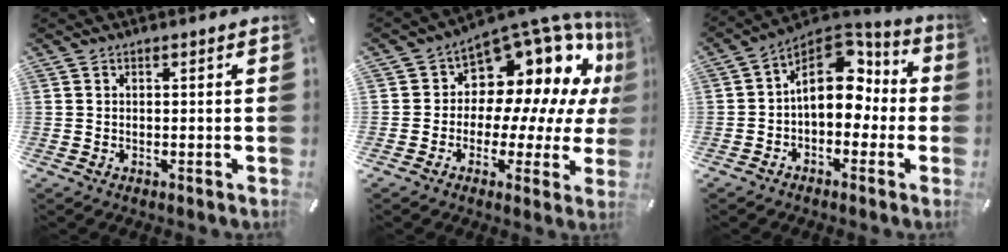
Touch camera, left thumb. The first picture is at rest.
{"total": 12.6, "force": [8.0, 7.5, 6.3], "torque": [-0.098, -0.094, 0.135]}
{"total": 13.9, "force": [2.4, 9.8, 9.6], "torque": [-0.137, -0.014, 0.042]}